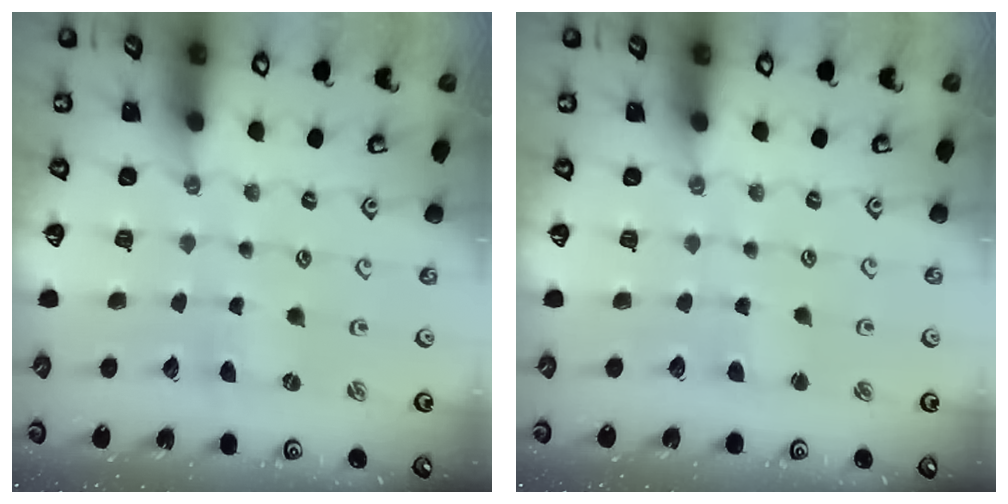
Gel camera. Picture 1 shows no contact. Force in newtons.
{"total": 2.5, "press": 2.5, "slide": 0.4}